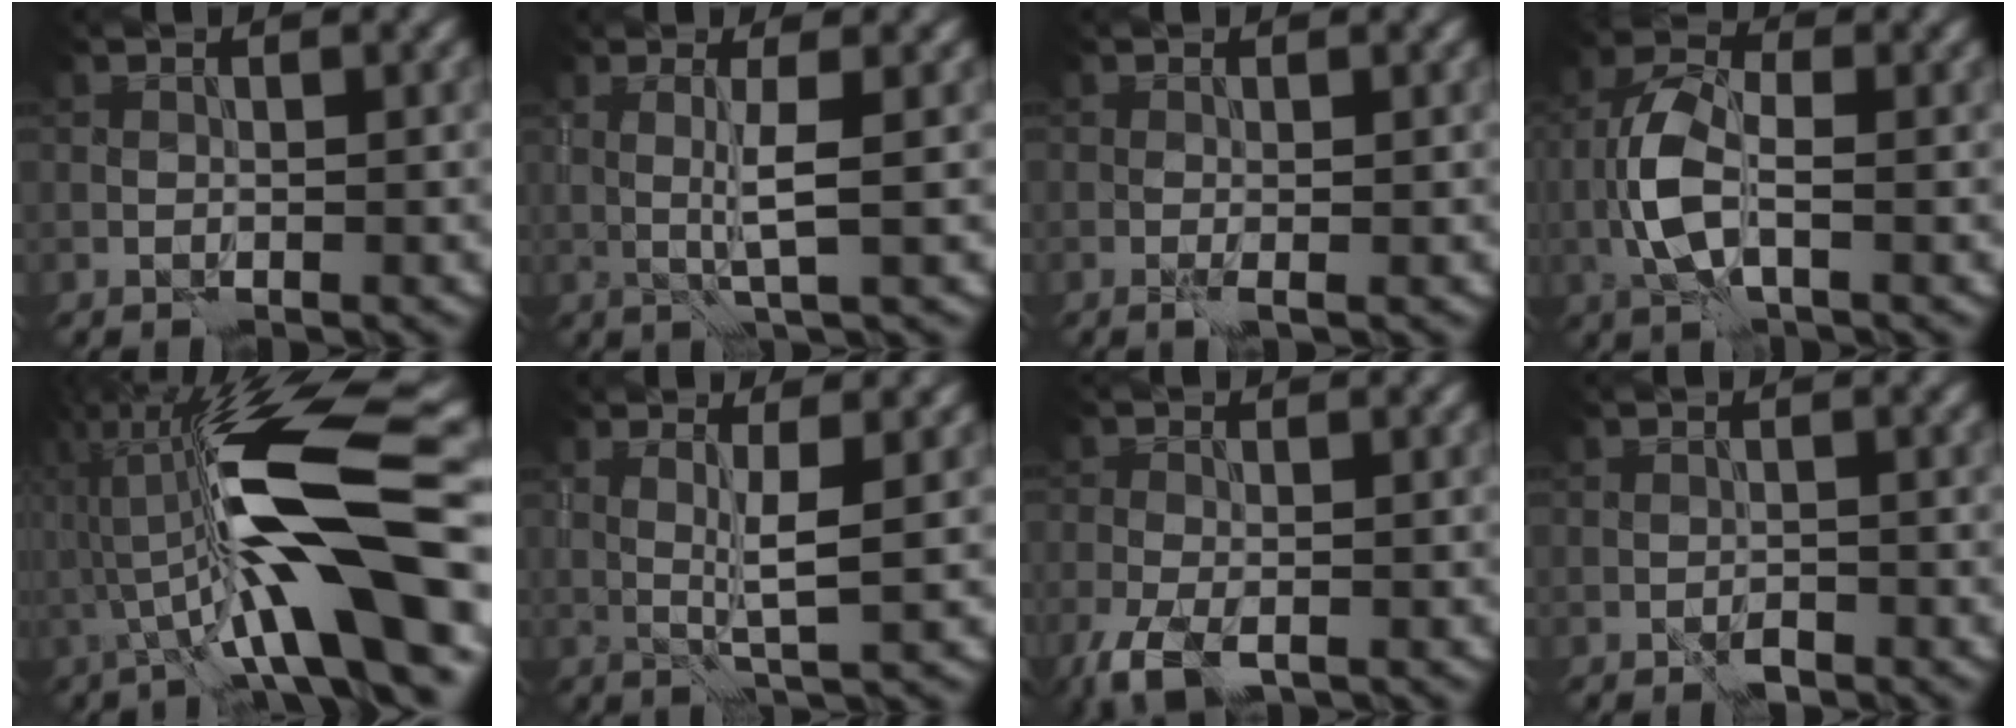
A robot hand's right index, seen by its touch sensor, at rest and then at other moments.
{"total": 2.4, "force": [0.7, -0.1, 2.3], "torque": [-0.047, -0.007, 0.012]}
{"total": 0.6, "force": [0.0, -0.1, 0.6], "torque": [-0.014, -0.005, -0.002]}
{"total": 4.6, "force": [-0.8, 2.1, 4.1], "torque": [-0.090, 0.002, -0.020]}
{"total": 14.5, "force": [0.4, 3.2, 14.1], "torque": [-0.233, 0.021, 0.003]}
{"total": 2.5, "force": [1.0, -0.1, 2.3], "torque": [-0.046, -0.008, 0.020]}
{"total": 3.9, "force": [-2.5, 1.5, 2.6], "torque": [-0.059, -0.017, -0.051]}
{"total": 1.0, "force": [-0.7, 0.4, 0.6], "torque": [-0.008, 0.001, -0.013]}